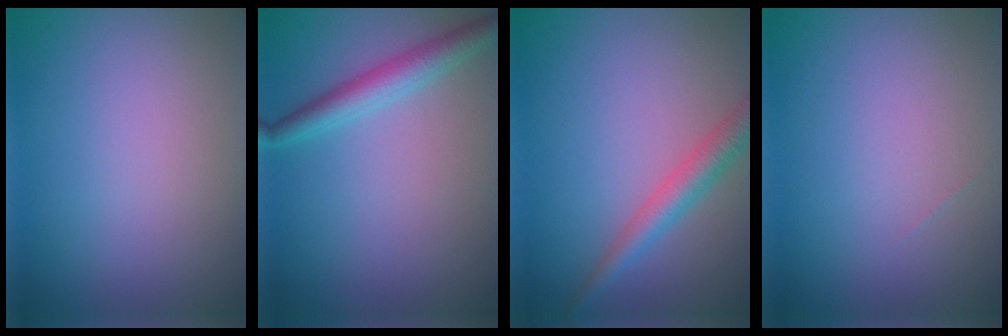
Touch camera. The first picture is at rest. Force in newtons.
{"total": 2.8, "press": 2.8, "slide": 0.1}
{"total": 2.9, "press": 2.9, "slide": 0.1}
{"total": 0.0}